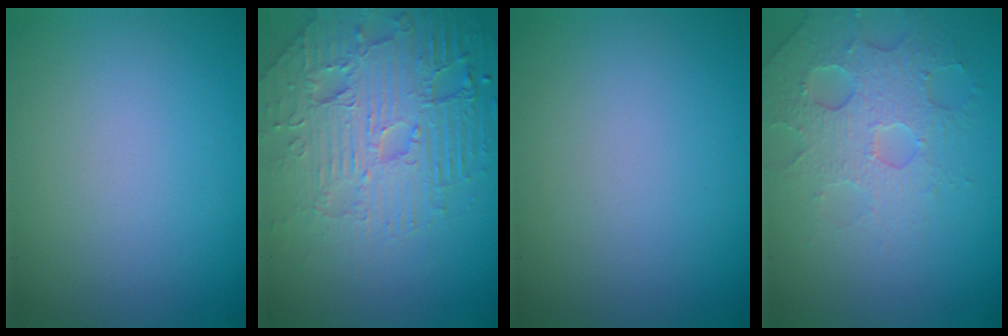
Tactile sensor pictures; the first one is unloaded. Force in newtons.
{"total": 7.4, "press": 5.5, "slide": 5.0}
{"total": 0.0}
{"total": 4.7, "press": 3.6, "slide": 2.9}